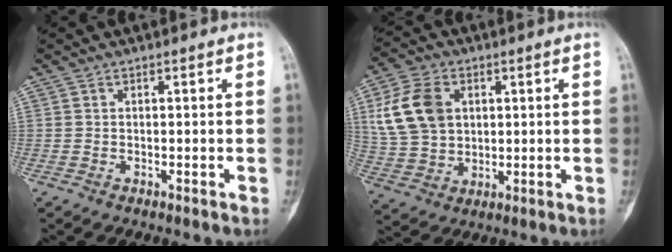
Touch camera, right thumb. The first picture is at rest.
{"total": 12.7, "force": [3.4, 9.2, 8.1], "torque": [-0.147, 0.000, 0.069]}